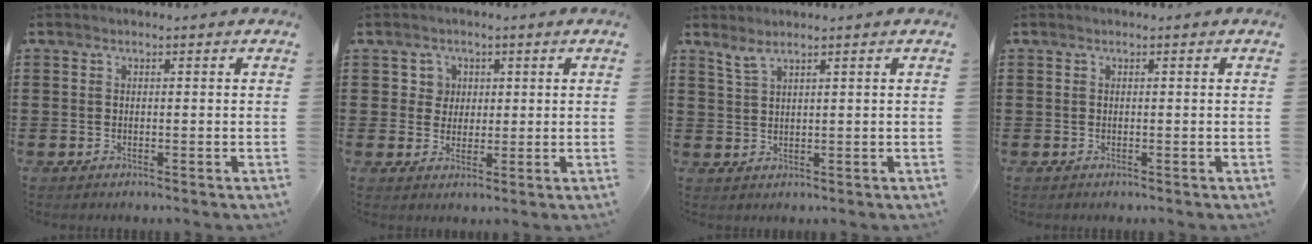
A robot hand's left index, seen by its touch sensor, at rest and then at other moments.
{"total": 3.3, "force": [1.0, 3.0, 0.6], "torque": [-0.021, 0.006, 0.013]}
{"total": 2.2, "force": [1.7, 0.3, 1.2], "torque": [-0.029, 0.000, 0.033]}
{"total": 0.0}